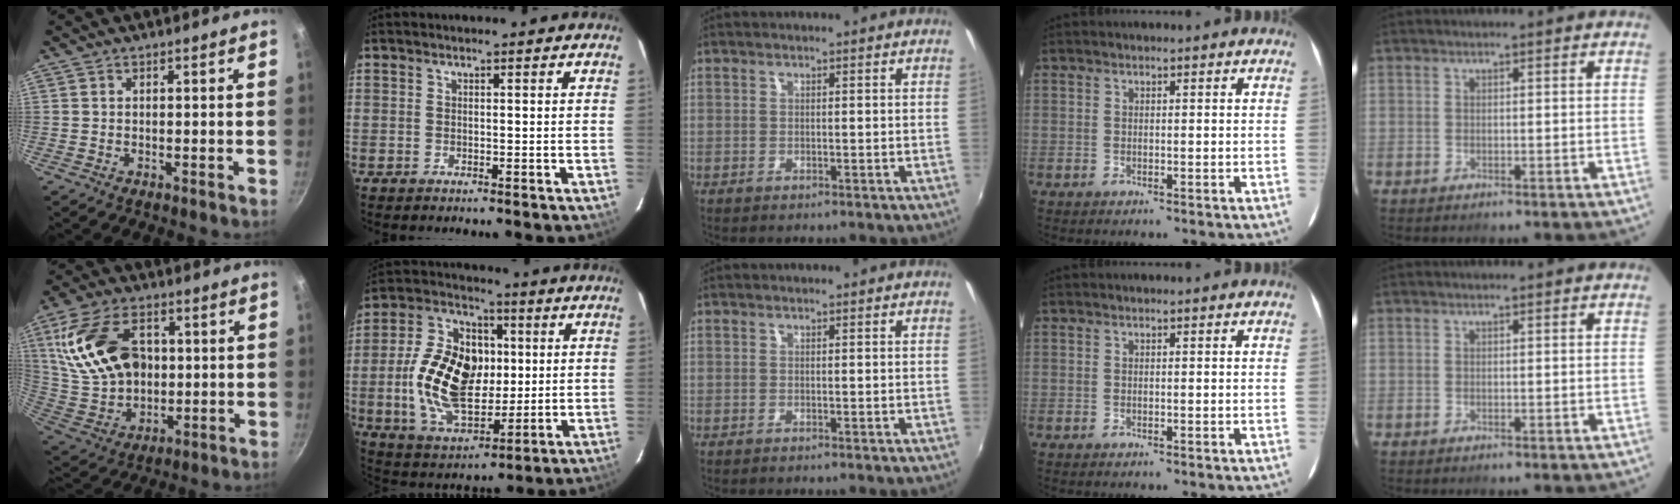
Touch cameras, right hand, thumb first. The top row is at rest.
{"thumb": {"total": 19.5, "force": [4.0, 13.4, 13.7], "torque": [-0.243, -0.002, 0.090]}, "index": {"total": 18.6, "force": [0.1, 11.9, 14.3], "torque": [-0.298, 0.017, 0.014]}}